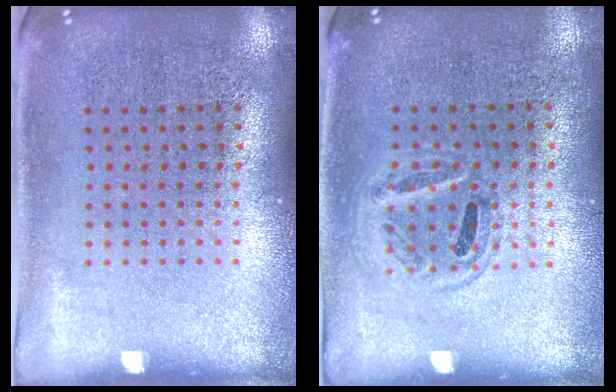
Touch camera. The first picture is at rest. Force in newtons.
{"total": 0.9, "press": 0.9, "slide": 0.2}